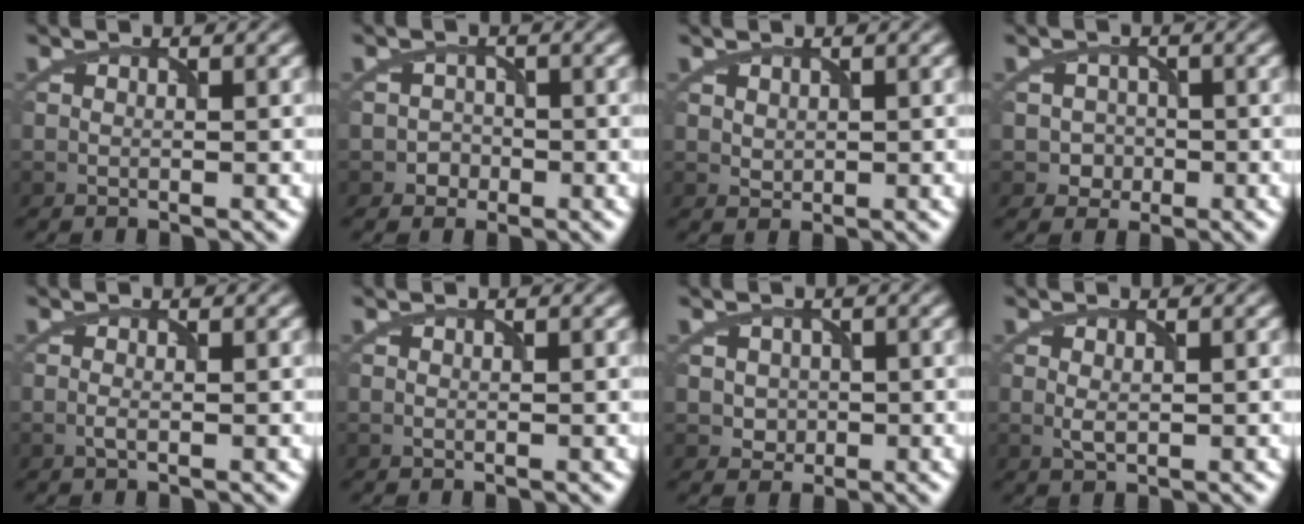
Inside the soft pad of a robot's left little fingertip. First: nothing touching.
{"total": 1.5, "force": [-0.7, 1.4, 0.1], "torque": [0.011, 0.008, -0.016]}
{"total": 0.9, "force": [0.5, 0.7, 0.3], "torque": [-0.009, -0.001, 0.016]}
{"total": 2.1, "force": [-0.7, 2.0, 0.3], "torque": [0.012, 0.005, -0.016]}
{"total": 0.7, "force": [-0.3, 0.1, 0.7], "torque": [-0.017, -0.001, -0.007]}
{"total": 0.0}
{"total": 2.0, "force": [0.1, 1.9, 0.7], "torque": [-0.009, 0.000, 0.006]}
{"total": 1.2, "force": [0.0, 0.7, 1.0], "torque": [-0.024, -0.002, 0.003]}